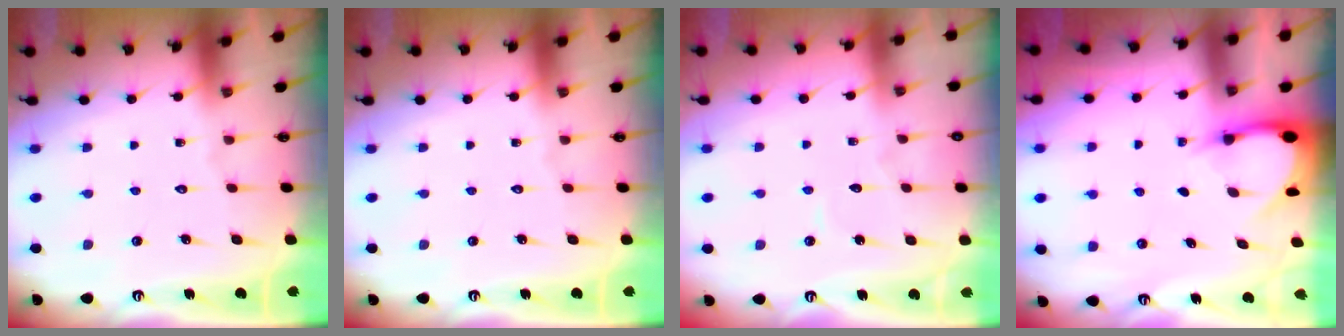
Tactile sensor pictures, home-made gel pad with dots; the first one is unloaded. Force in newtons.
{"total": 0.0}
{"total": 3.7, "press": 3.7, "slide": 0.5}
{"total": 3.7, "press": 3.7, "slide": 0.2}